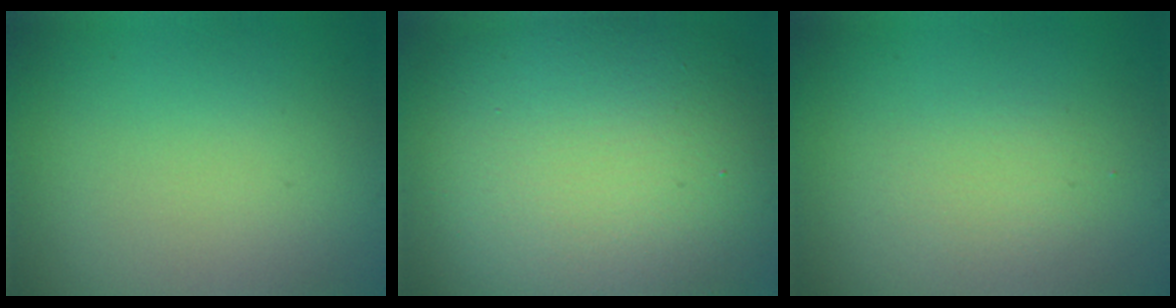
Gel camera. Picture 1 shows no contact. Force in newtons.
{"total": 15.1, "press": 15.1, "slide": 0.5}
{"total": 1.6, "press": 1.6, "slide": 0.1}